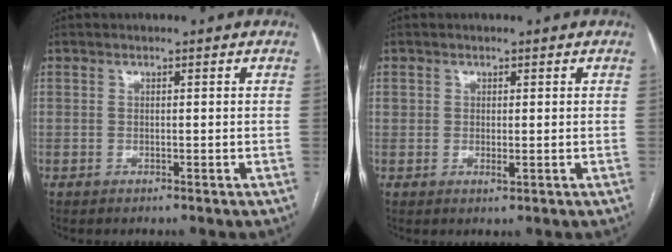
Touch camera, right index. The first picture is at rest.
{"total": 1.5, "force": [-0.1, 0.9, 1.2], "torque": [-0.019, -0.002, 0.001]}